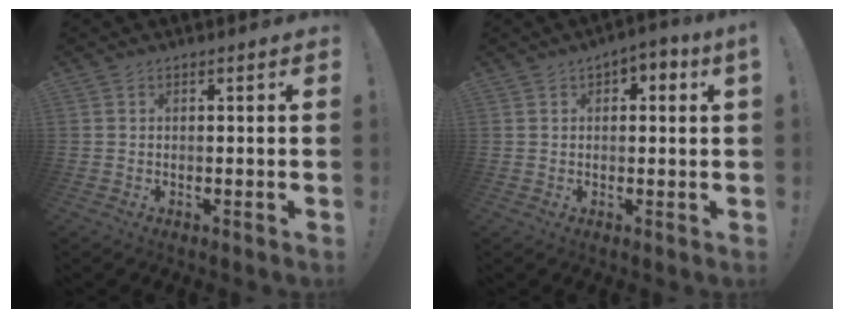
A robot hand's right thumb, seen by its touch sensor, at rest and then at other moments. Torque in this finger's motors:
{"motor_torque": [0.04, 0.04, 0.07, 0.10, 0.03]}